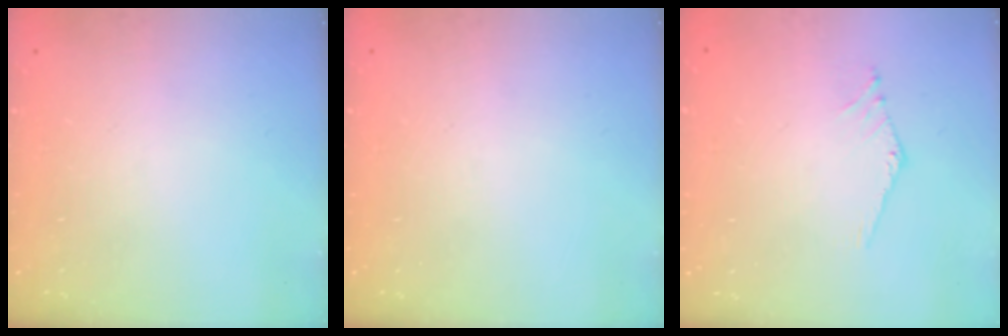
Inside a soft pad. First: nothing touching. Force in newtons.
{"total": 0.0}
{"total": 0.8, "press": 0.7, "slide": 0.1}